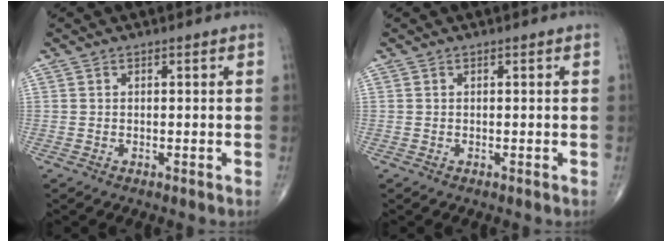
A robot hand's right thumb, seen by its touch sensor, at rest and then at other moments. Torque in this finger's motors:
{"motor_torque": [-0.11, 0.11, -0.04, 0.04, 0.00]}